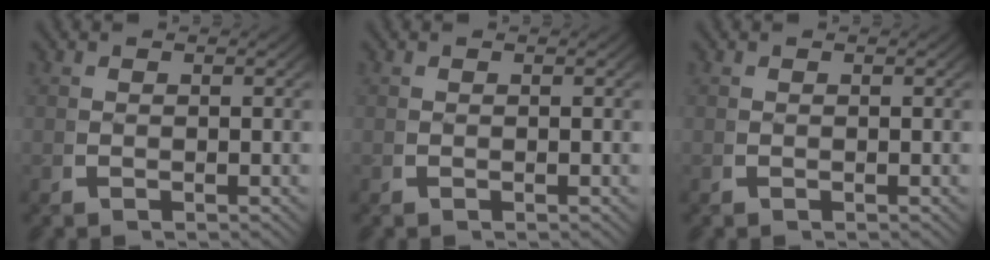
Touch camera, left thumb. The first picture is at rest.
{"total": 0.0}
{"total": 0.0}